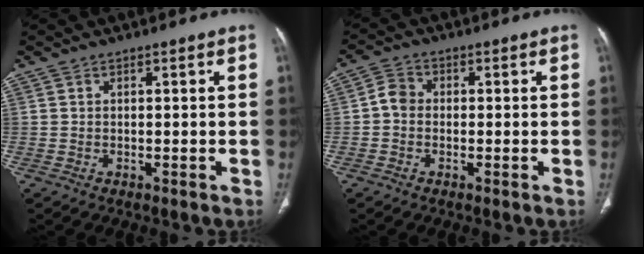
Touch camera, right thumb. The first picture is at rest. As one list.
[{"total": 3.4, "force": [-0.5, 2.8, 1.9], "torque": [-0.026, 0.010, -0.018]}]